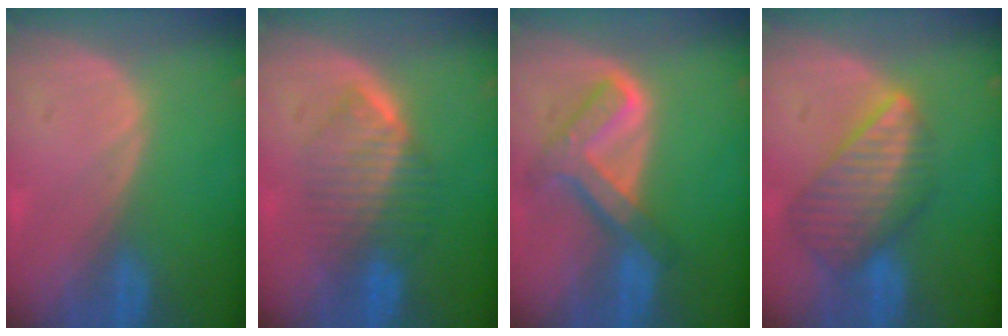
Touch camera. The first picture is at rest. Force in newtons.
{"total": 6.4, "press": 6.3, "slide": 1.0}
{"total": 7.7, "press": 6.5, "slide": 4.2}
{"total": 8.5, "press": 7.5, "slide": 4.2}